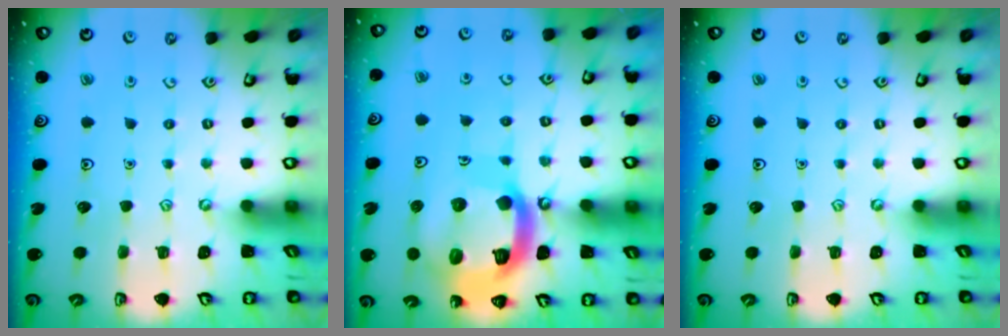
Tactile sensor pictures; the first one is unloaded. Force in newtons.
{"total": 20.6, "press": 20.4, "slide": 2.4}
{"total": 0.0}